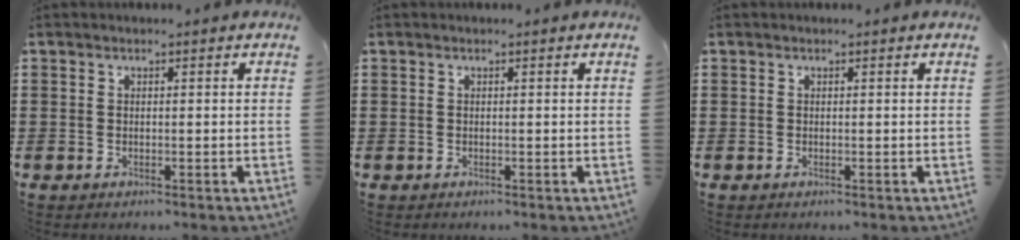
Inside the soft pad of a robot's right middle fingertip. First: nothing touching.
{"total": 0.0}
{"total": 0.0}